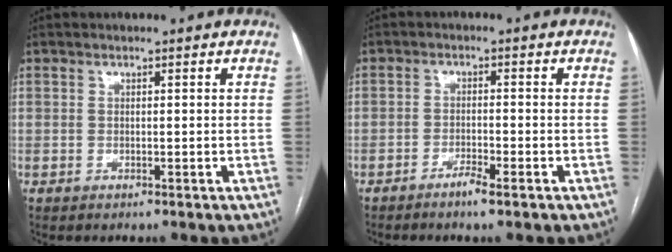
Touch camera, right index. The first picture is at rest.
{"total": 2.7, "force": [-1.9, 0.2, 1.9], "torque": [-0.034, 0.001, -0.034]}